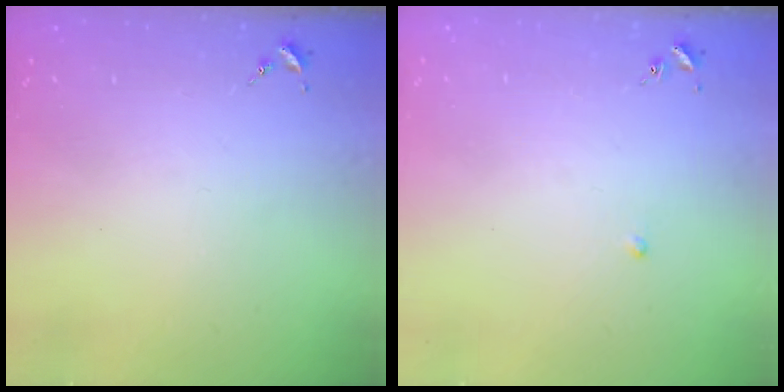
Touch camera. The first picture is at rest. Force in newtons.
{"total": 2.6, "press": 2.5, "slide": 0.6}